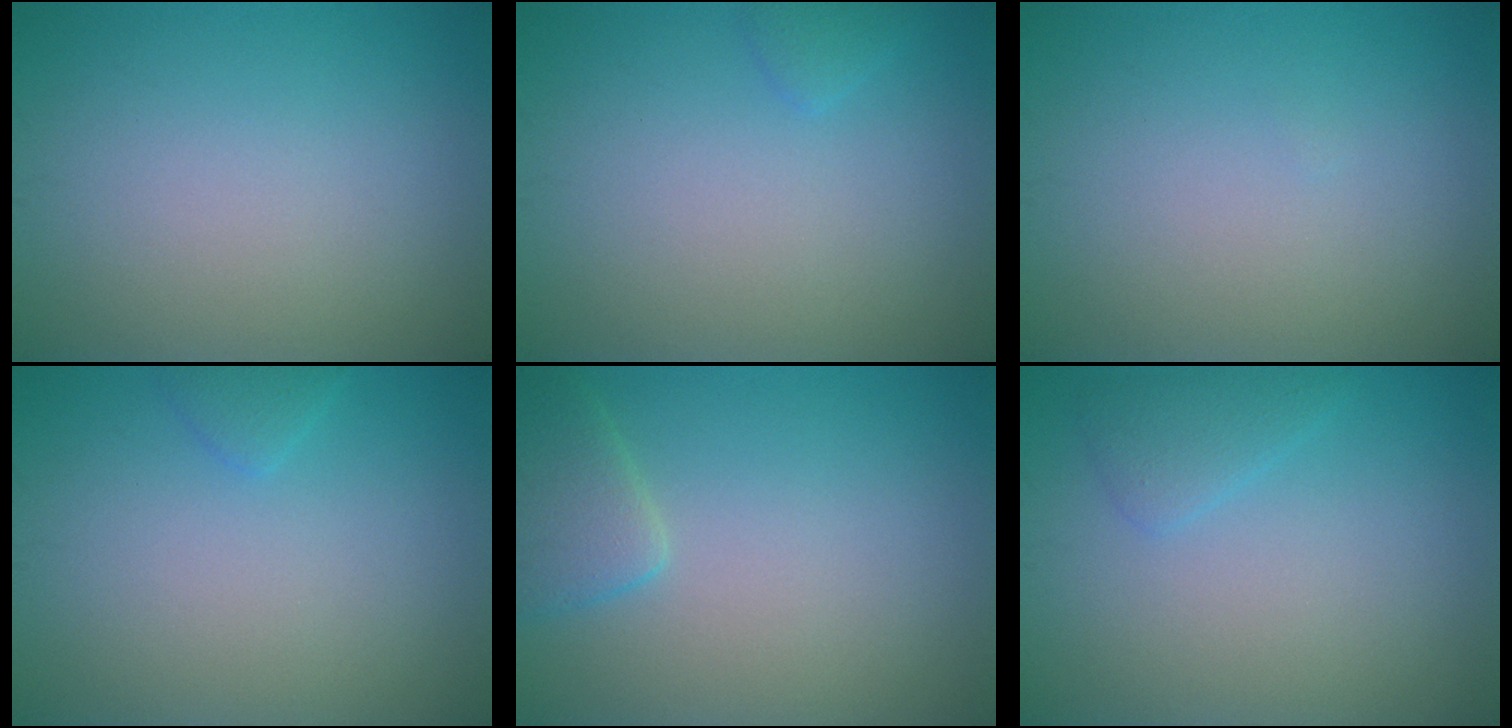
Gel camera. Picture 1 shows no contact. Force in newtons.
{"total": 0.9, "press": 0.9, "slide": 0.1}
{"total": 0.0}
{"total": 1.0, "press": 1.0, "slide": 0.1}
{"total": 2.8, "press": 2.7, "slide": 0.3}
{"total": 1.7, "press": 1.7, "slide": 0.0}